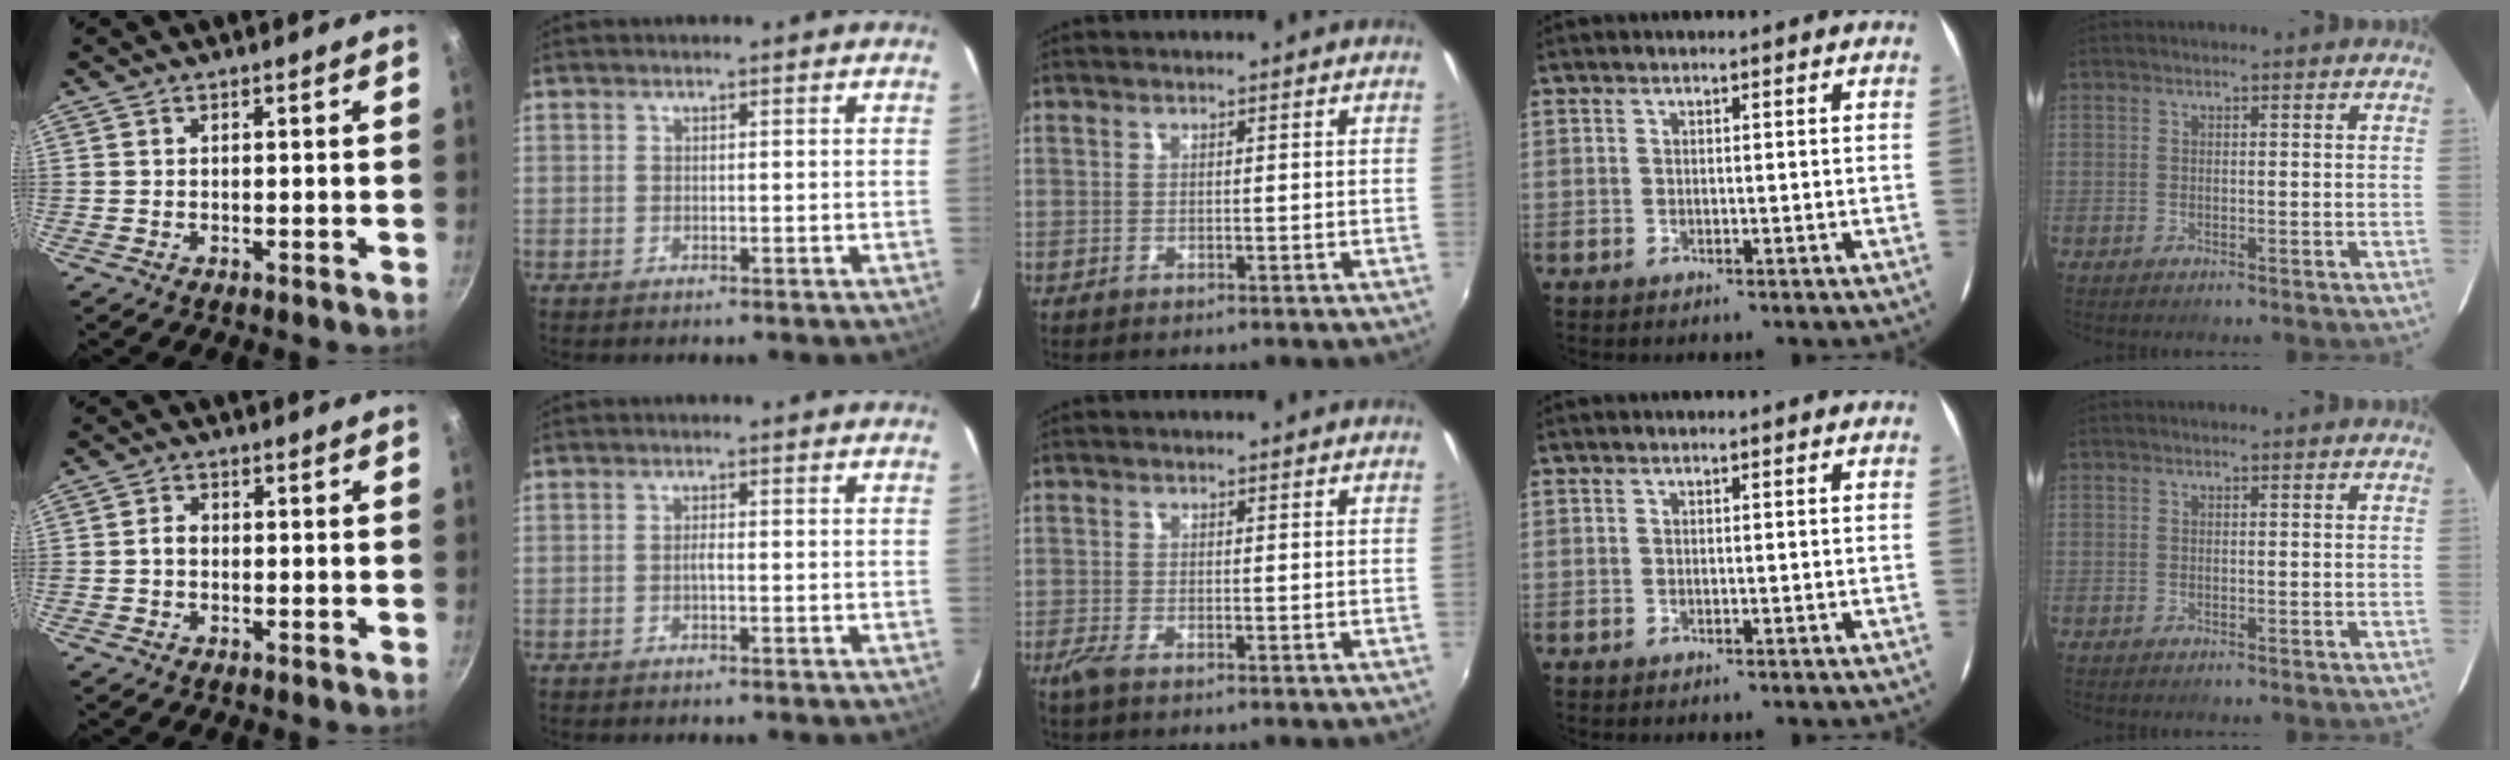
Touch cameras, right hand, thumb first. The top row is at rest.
{"thumb": {"total": 2.1, "force": [-0.3, 1.6, 1.3], "torque": [-0.018, 0.010, -0.008]}, "index": {"total": 1.0, "force": [-0.4, 0.1, 0.9], "torque": [-0.017, 0.003, -0.009]}, "middle": {"total": 1.9, "force": [-1.3, 0.1, 1.3], "torque": [-0.030, -0.008, -0.029]}}